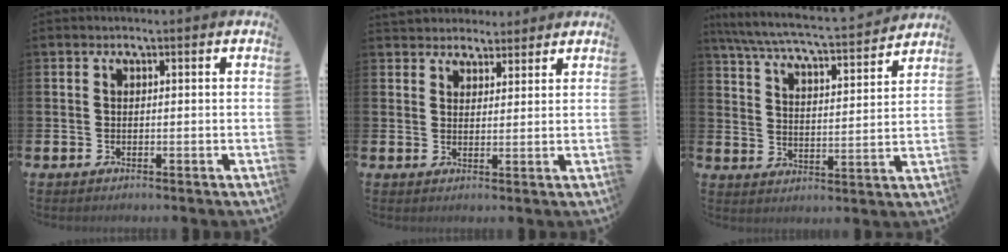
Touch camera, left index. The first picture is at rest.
{"total": 3.8, "force": [3.5, 1.4, -0.4], "torque": [-0.005, -0.012, 0.064]}
{"total": 6.5, "force": [6.1, 0.2, 2.1], "torque": [-0.074, -0.051, 0.101]}